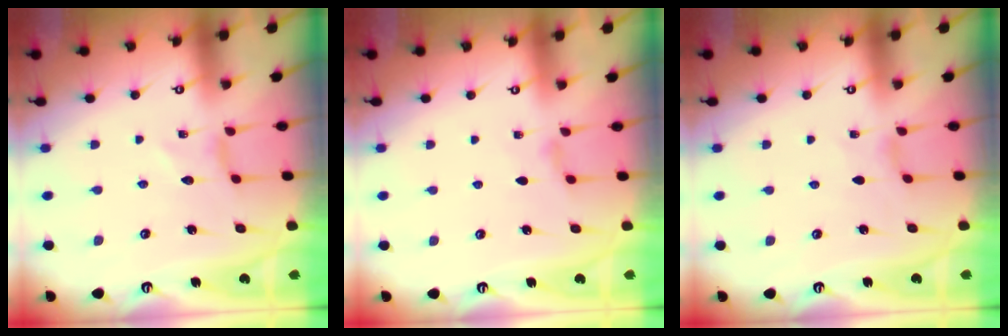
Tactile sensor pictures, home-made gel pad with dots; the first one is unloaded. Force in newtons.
{"total": 3.7, "press": 3.6, "slide": 0.5}
{"total": 2.0, "press": 2.0, "slide": 0.2}